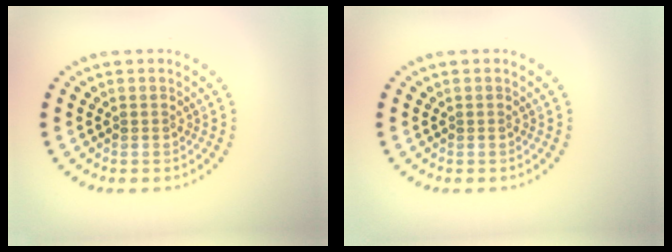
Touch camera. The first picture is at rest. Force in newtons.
{"total": 0.0}